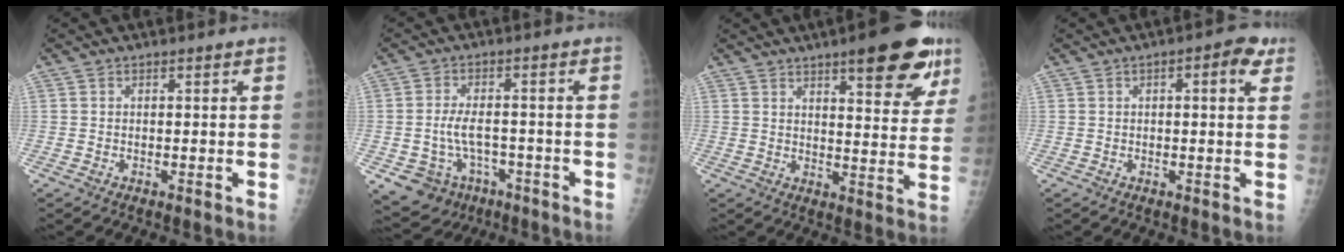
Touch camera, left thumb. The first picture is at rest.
{"total": 10.4, "force": [-4.3, 7.9, 5.2], "torque": [-0.092, 0.035, -0.053]}
{"total": 15.6, "force": [9.2, 4.4, 11.8], "torque": [-0.116, -0.039, 0.121]}
{"total": 4.9, "force": [1.8, 1.7, 4.3], "torque": [-0.050, 0.009, 0.018]}